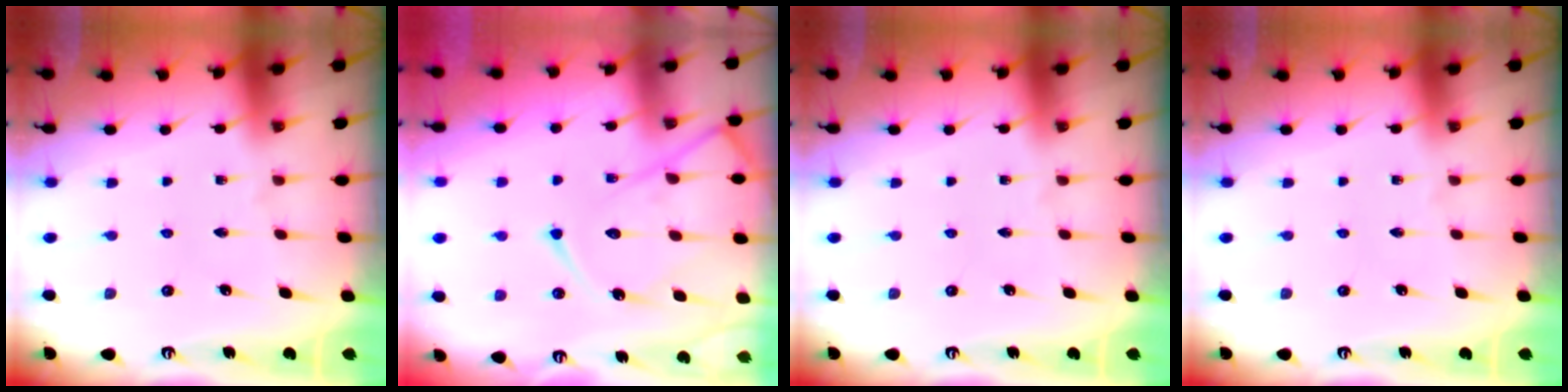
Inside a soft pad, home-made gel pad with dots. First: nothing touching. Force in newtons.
{"total": 14.6, "press": 14.5, "slide": 1.5}
{"total": 0.0}
{"total": 0.0}